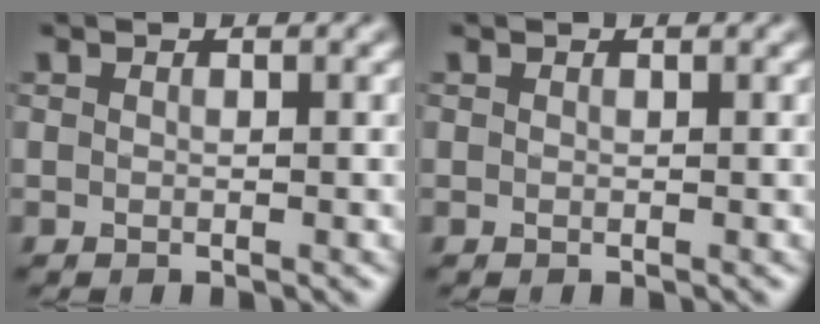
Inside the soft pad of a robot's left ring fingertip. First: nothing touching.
{"total": 0.0}